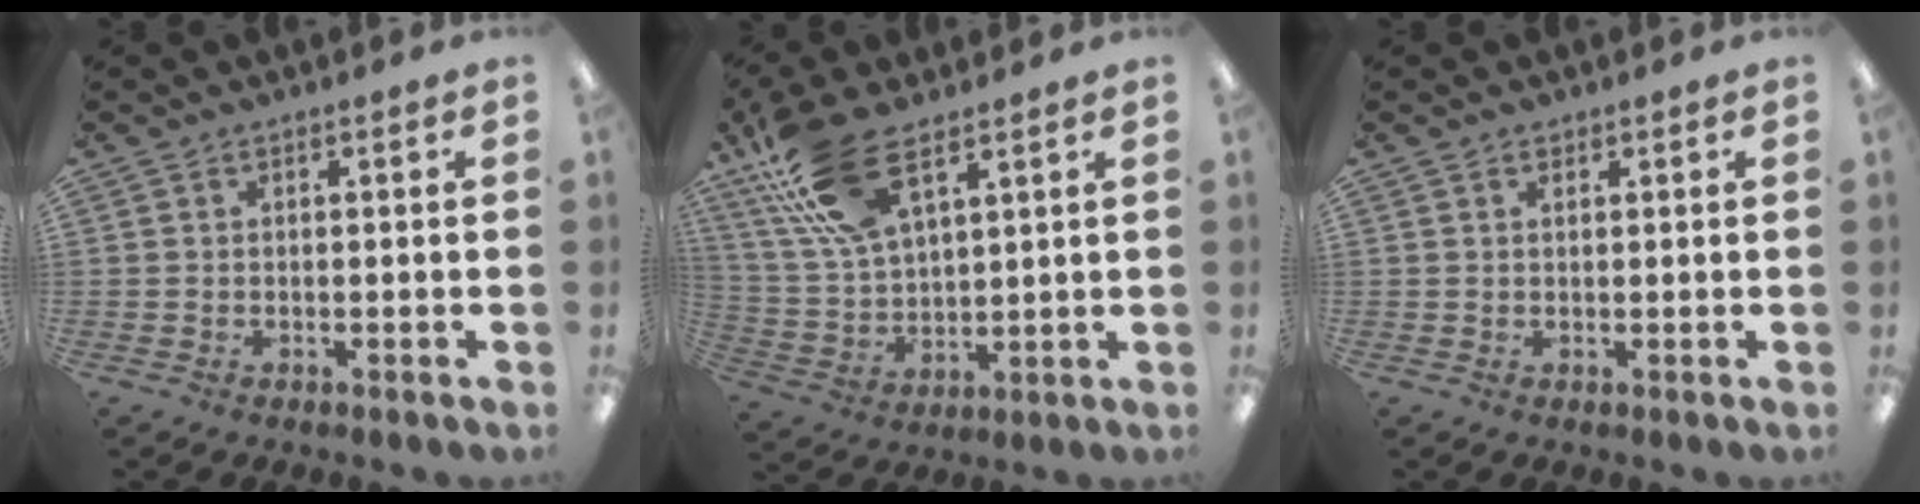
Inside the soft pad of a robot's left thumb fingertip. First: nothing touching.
{"total": 17.4, "force": [10.7, 7.4, 11.6], "torque": [-0.261, -0.033, 0.190]}
{"total": 0.8, "force": [0.6, 0.5, 0.2], "torque": [-0.005, 0.002, 0.011]}